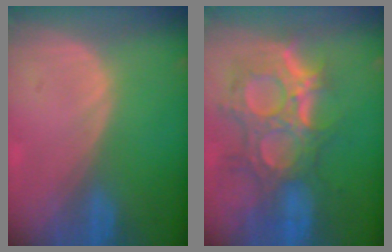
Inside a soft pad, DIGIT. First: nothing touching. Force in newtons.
{"total": 12.0, "press": 10.6, "slide": 5.6}